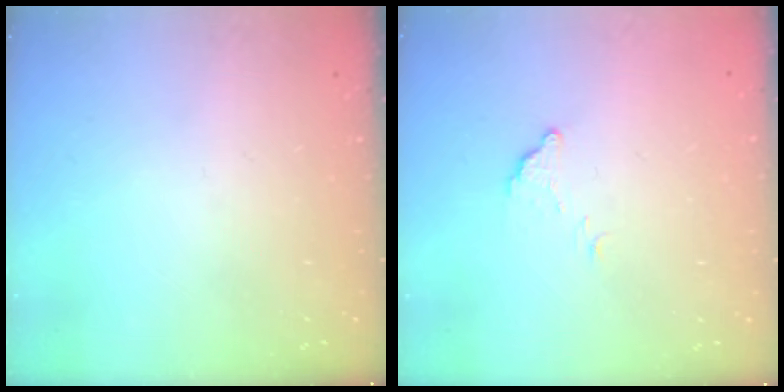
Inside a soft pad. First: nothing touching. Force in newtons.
{"total": 4.6, "press": 4.6, "slide": 0.1}